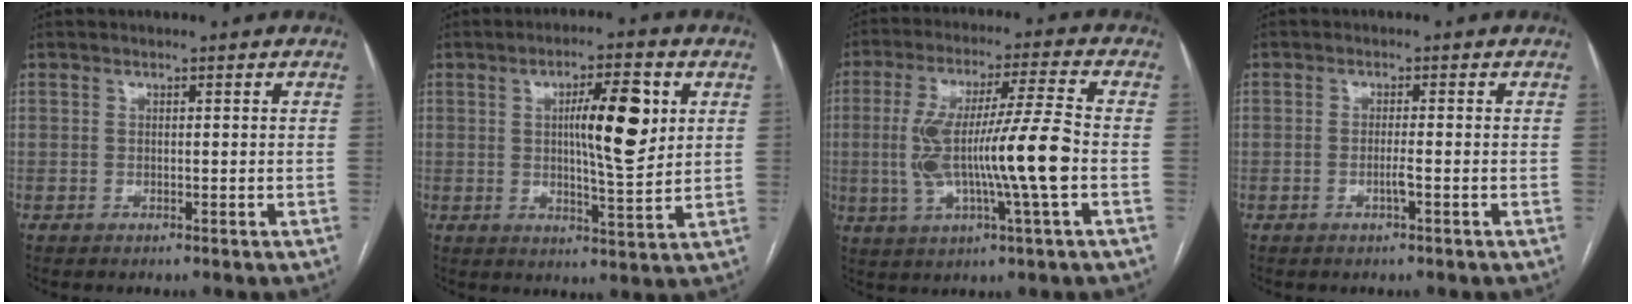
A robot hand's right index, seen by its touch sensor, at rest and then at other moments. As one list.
[{"total": 10.1, "force": [2.5, 1.8, 9.6], "torque": [-0.151, 0.005, 0.040]}, {"total": 14.1, "force": [-1.7, 0.1, 14.0], "torque": [-0.272, 0.007, -0.032]}, {"total": 1.6, "force": [-0.6, -0.1, 1.5], "torque": [-0.032, -0.002, -0.012]}]